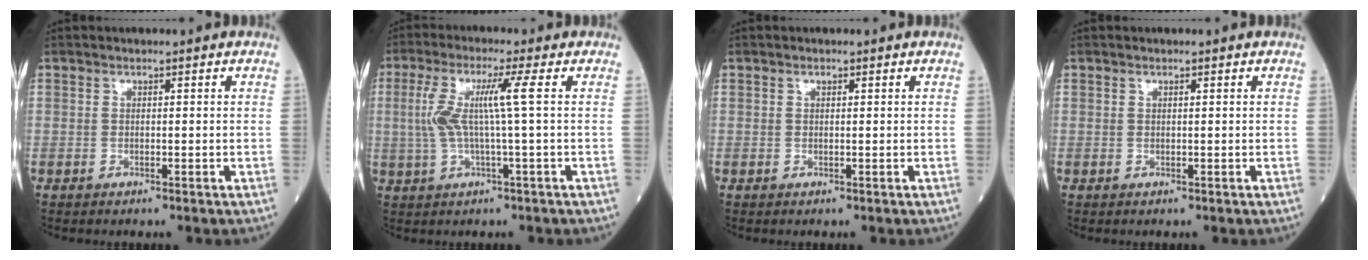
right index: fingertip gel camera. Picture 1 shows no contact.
{"total": 6.9, "force": [0.7, -0.8, 6.8], "torque": [-0.148, 0.013, 0.018]}
{"total": 0.0}
{"total": 0.0}